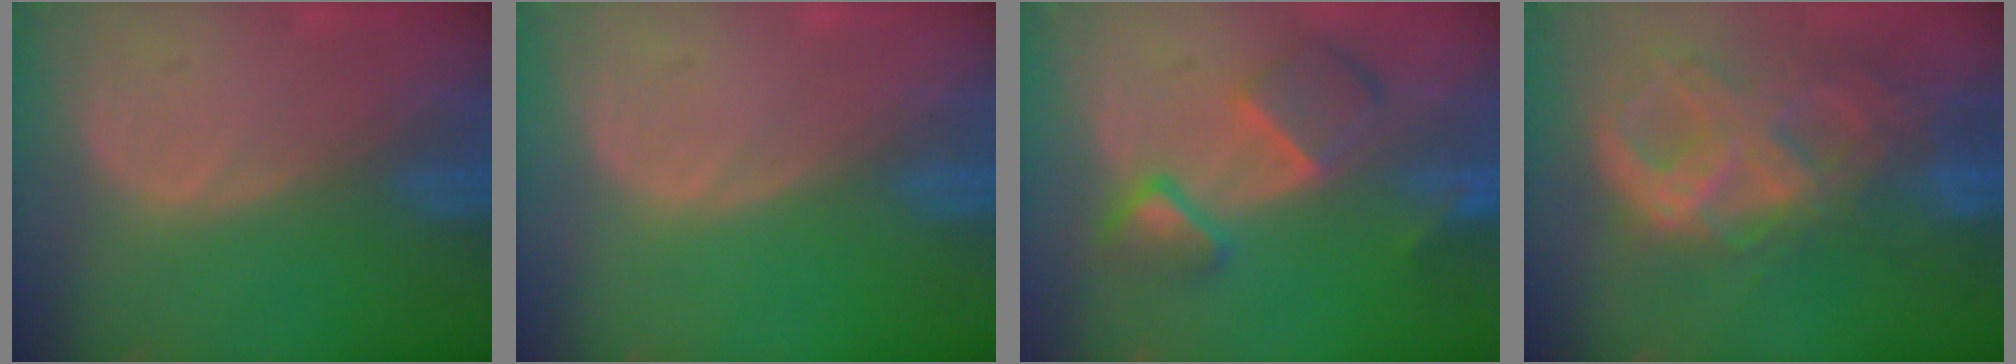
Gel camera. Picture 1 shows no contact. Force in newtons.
{"total": 0.0}
{"total": 7.7, "press": 6.7, "slide": 3.9}
{"total": 10.8, "press": 9.1, "slide": 5.7}